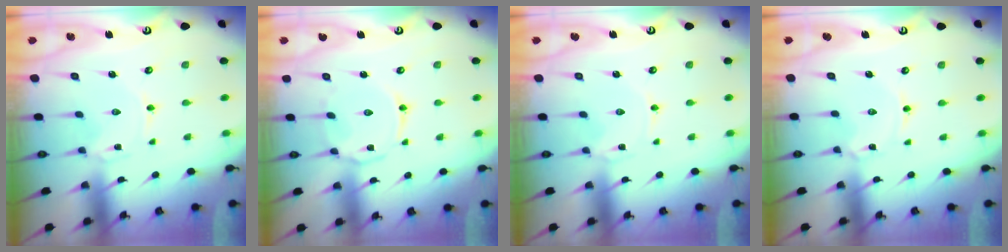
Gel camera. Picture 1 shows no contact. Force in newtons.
{"total": 5.3, "press": 5.2, "slide": 0.2}
{"total": 0.0}
{"total": 1.7, "press": 1.7, "slide": 0.1}